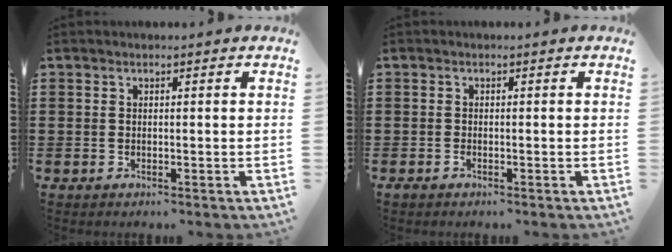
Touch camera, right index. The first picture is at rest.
{"total": 0.7, "force": [-0.6, 0.1, 0.4], "torque": [-0.009, -0.005, -0.010]}